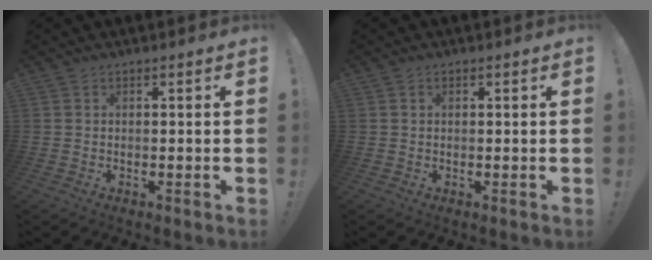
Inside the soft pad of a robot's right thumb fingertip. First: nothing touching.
{"total": 0.6, "force": [0.2, 0.5, 0.2], "torque": [0.004, 0.000, 0.002]}